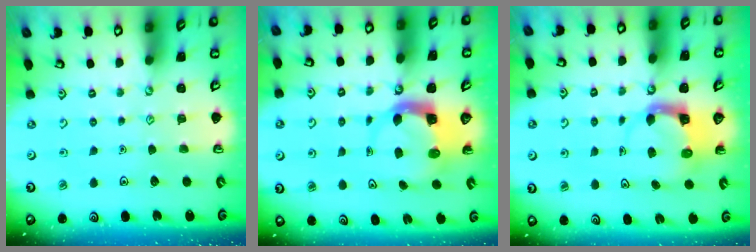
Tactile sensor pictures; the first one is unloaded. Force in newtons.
{"total": 3.8, "press": 3.8, "slide": 0.6}
{"total": 3.7, "press": 3.7, "slide": 0.5}